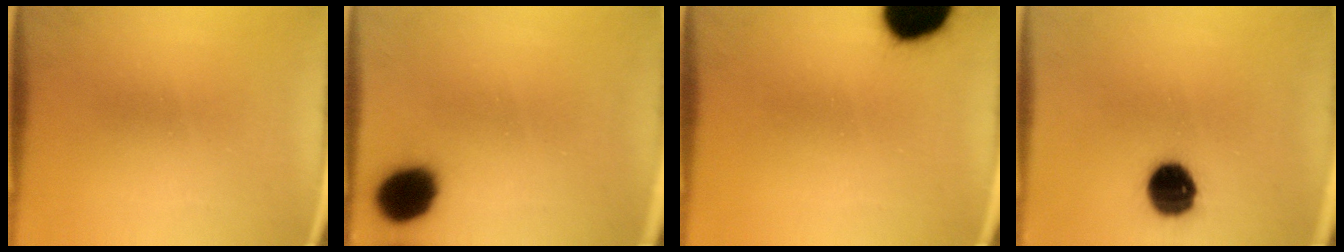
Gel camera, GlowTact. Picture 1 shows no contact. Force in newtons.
{"total": 14.8}
{"total": 18.6}
{"total": 10.7}